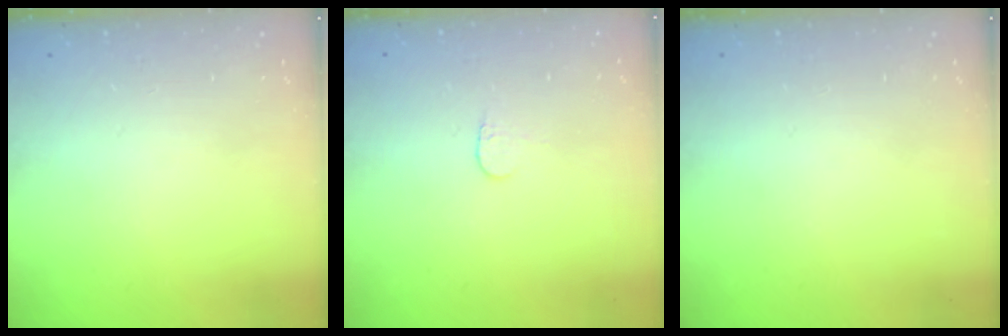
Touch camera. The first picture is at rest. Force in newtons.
{"total": 3.6, "press": 3.6, "slide": 0.3}
{"total": 0.0}